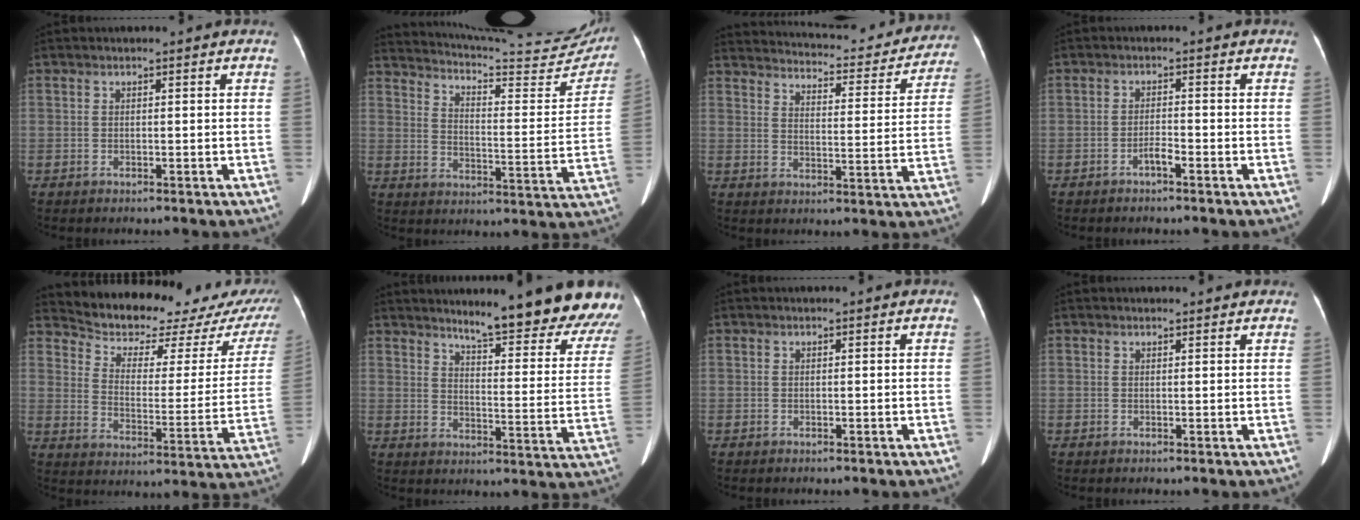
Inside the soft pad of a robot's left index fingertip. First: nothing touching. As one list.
[{"total": 28.0, "force": [26.0, 2.7, 9.9], "torque": [-0.151, -0.093, 0.321]}, {"total": 22.6, "force": [20.5, 5.5, 7.9], "torque": [-0.111, -0.029, 0.247]}, {"total": 1.8, "force": [-1.6, -0.1, 0.9], "torque": [-0.013, -0.005, -0.026]}, {"total": 18.5, "force": [17.4, 3.8, 4.8], "torque": [-0.051, -0.067, 0.218]}, {"total": 20.0, "force": [18.0, 1.3, 8.7], "torque": [-0.098, -0.103, 0.214]}, {"total": 0.0}, {"total": 2.8, "force": [2.7, 0.5, 0.9], "torque": [-0.010, 0.004, 0.027]}]